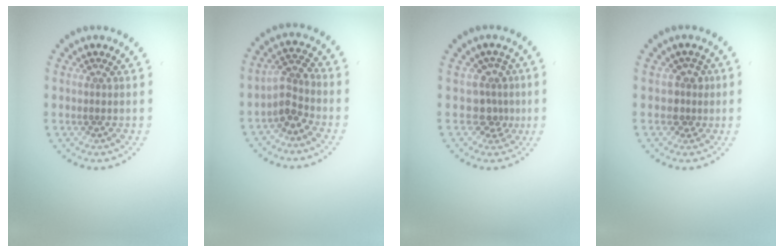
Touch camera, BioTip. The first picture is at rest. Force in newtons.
{"total": 2.6, "press": 2.0, "slide": 1.6}
{"total": 2.6, "press": 1.8, "slide": 1.8}
{"total": 1.8, "press": 1.4, "slide": 1.1}